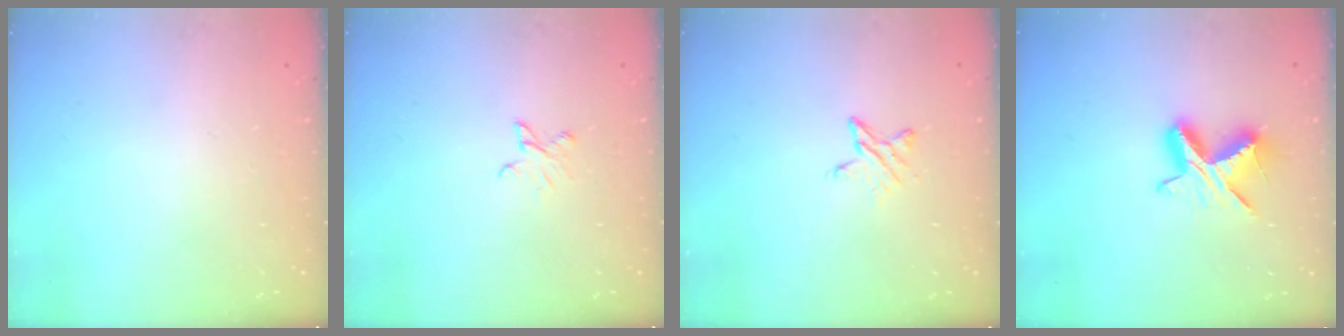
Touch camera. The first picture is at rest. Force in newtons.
{"total": 3.6, "press": 3.6, "slide": 0.4}
{"total": 5.6, "press": 5.6, "slide": 0.5}
{"total": 8.5, "press": 8.5, "slide": 0.4}